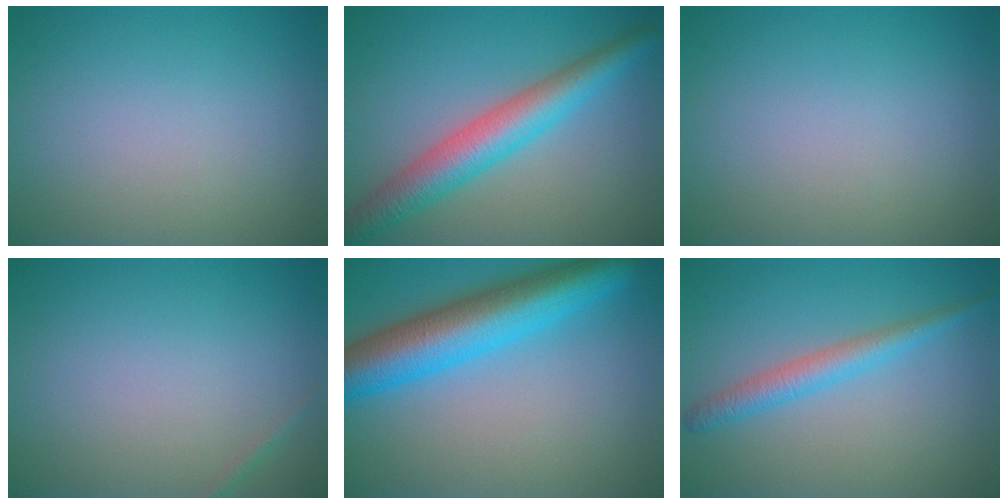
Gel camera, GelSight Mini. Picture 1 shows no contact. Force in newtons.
{"total": 5.8, "press": 5.8, "slide": 0.0}
{"total": 0.0}
{"total": 0.5, "press": 0.5, "slide": 0.0}
{"total": 8.7, "press": 8.7, "slide": 0.2}
{"total": 2.6, "press": 2.6, "slide": 0.0}